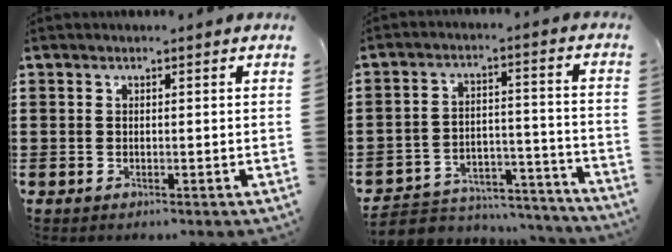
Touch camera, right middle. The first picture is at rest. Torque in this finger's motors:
{"motor_torque": [2.14, 0.00, 0.07, 0.02]}